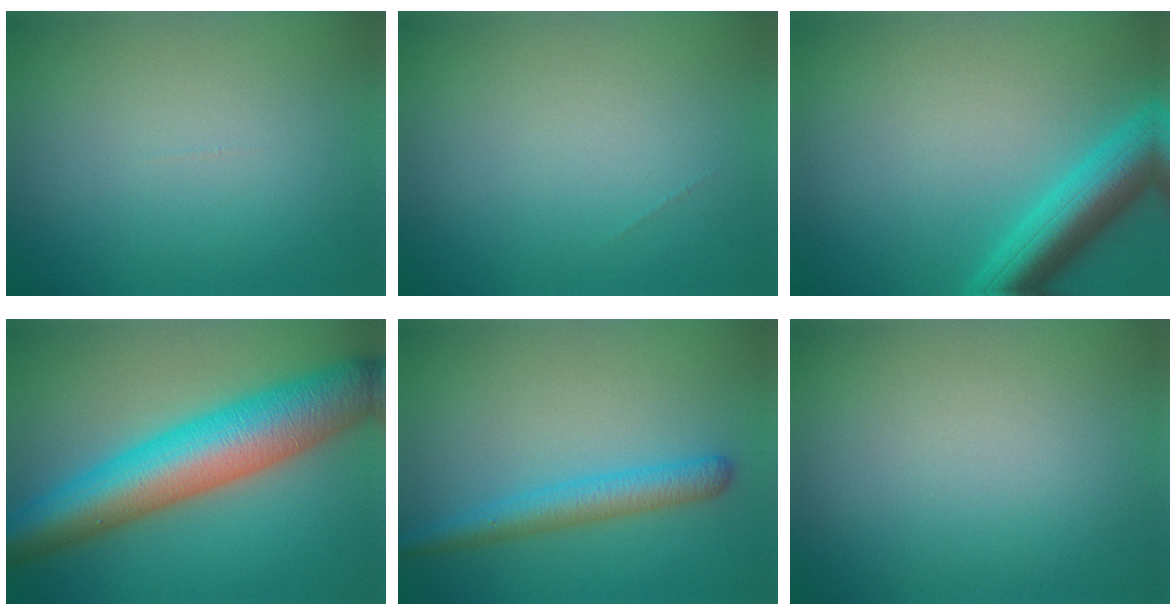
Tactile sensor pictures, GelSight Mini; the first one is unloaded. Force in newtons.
{"total": 0.0}
{"total": 6.2, "press": 6.2, "slide": 0.4}
{"total": 10.4, "press": 10.4, "slide": 0.2}
{"total": 3.4, "press": 3.4, "slide": 0.1}
{"total": 0.0}